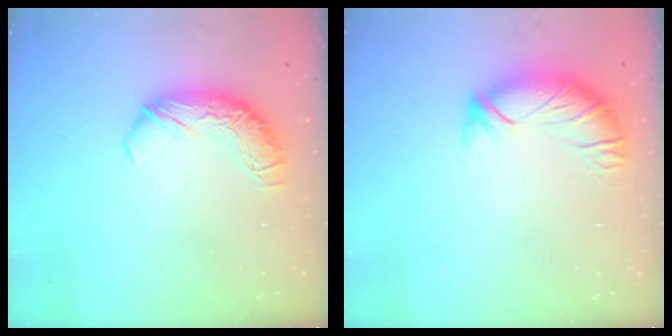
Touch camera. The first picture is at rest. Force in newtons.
{"total": 2.3, "press": 1.8, "slide": 1.4}